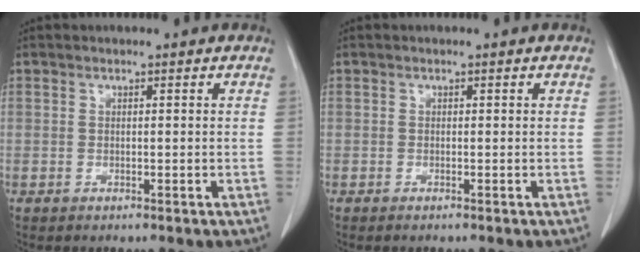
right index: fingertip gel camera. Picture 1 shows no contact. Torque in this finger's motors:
{"motor_torque": [-0.10, 0.08, 0.04, 0.01]}